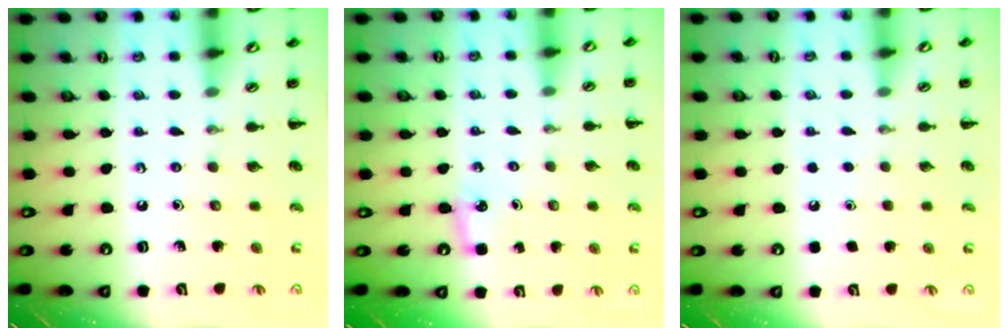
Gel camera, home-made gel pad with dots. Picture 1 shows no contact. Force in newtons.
{"total": 3.2, "press": 3.0, "slide": 1.0}
{"total": 1.6, "press": 1.6, "slide": 0.1}